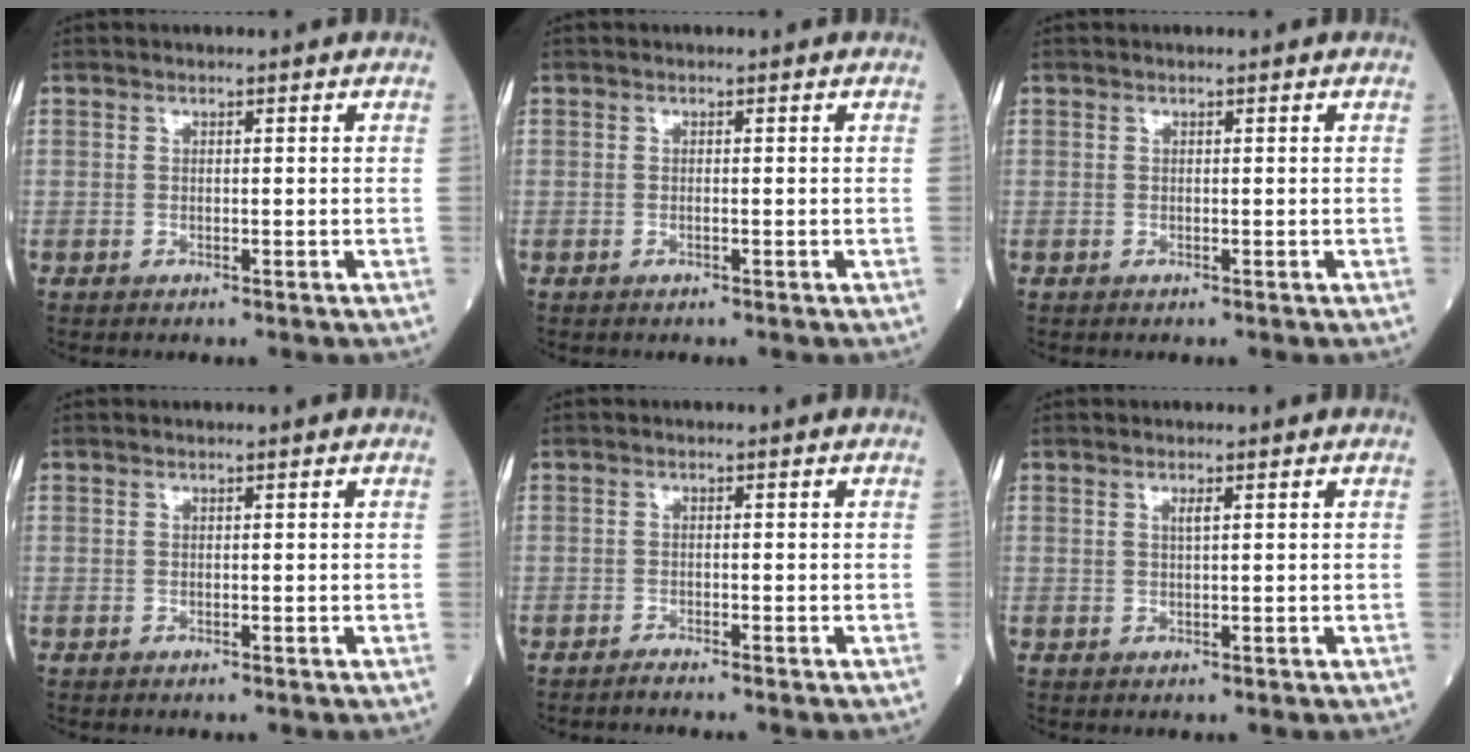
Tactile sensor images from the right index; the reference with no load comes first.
{"total": 0.0}
{"total": 0.0}
{"total": 0.0}
{"total": 1.4, "force": [-1.3, -0.4, 0.3], "torque": [-0.004, 0.000, -0.024]}
{"total": 0.9, "force": [0.4, 0.0, 0.8], "torque": [-0.021, -0.001, 0.007]}